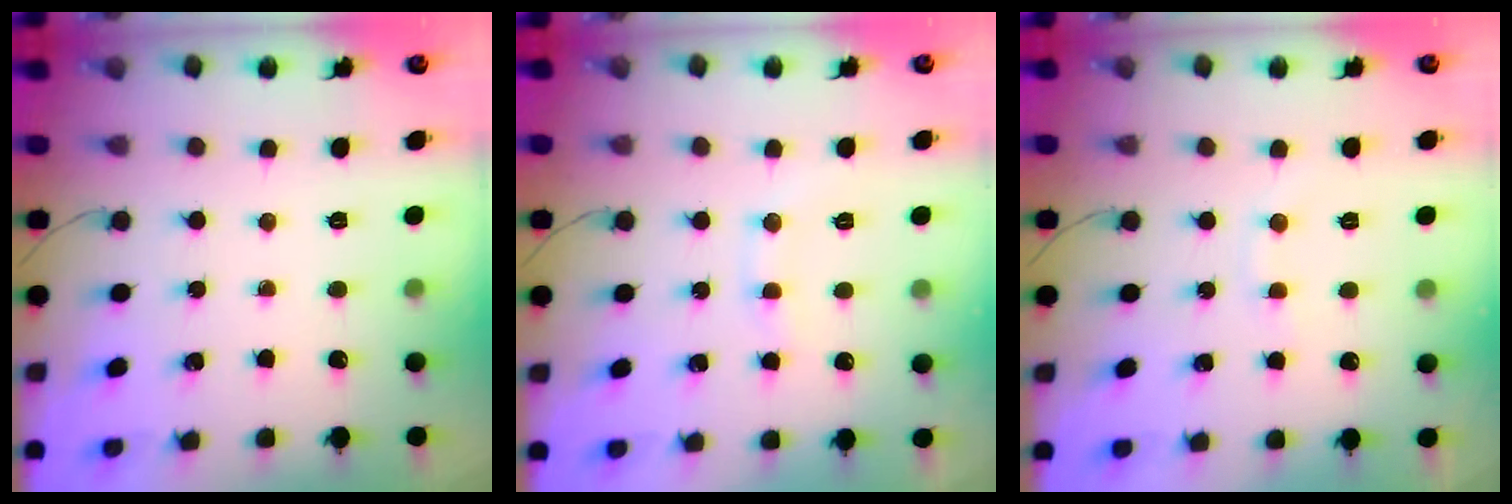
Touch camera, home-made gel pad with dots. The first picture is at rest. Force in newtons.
{"total": 7.1, "press": 6.9, "slide": 1.4}
{"total": 5.7, "press": 5.6, "slide": 1.0}